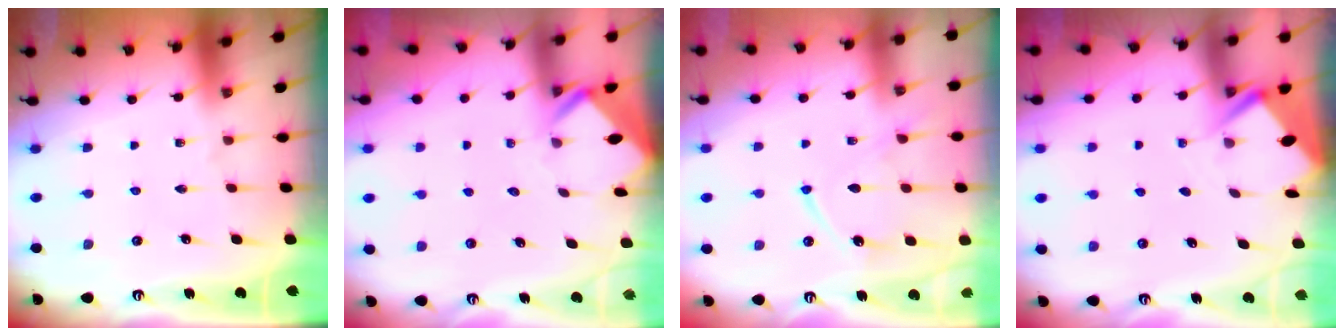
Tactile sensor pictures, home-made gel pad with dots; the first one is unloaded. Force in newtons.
{"total": 2.6, "press": 2.6, "slide": 0.1}
{"total": 11.7, "press": 11.7, "slide": 1.1}
{"total": 2.9, "press": 2.8, "slide": 0.4}